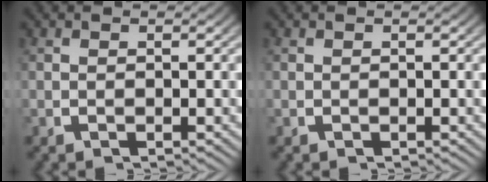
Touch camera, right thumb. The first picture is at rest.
{"total": 0.0}